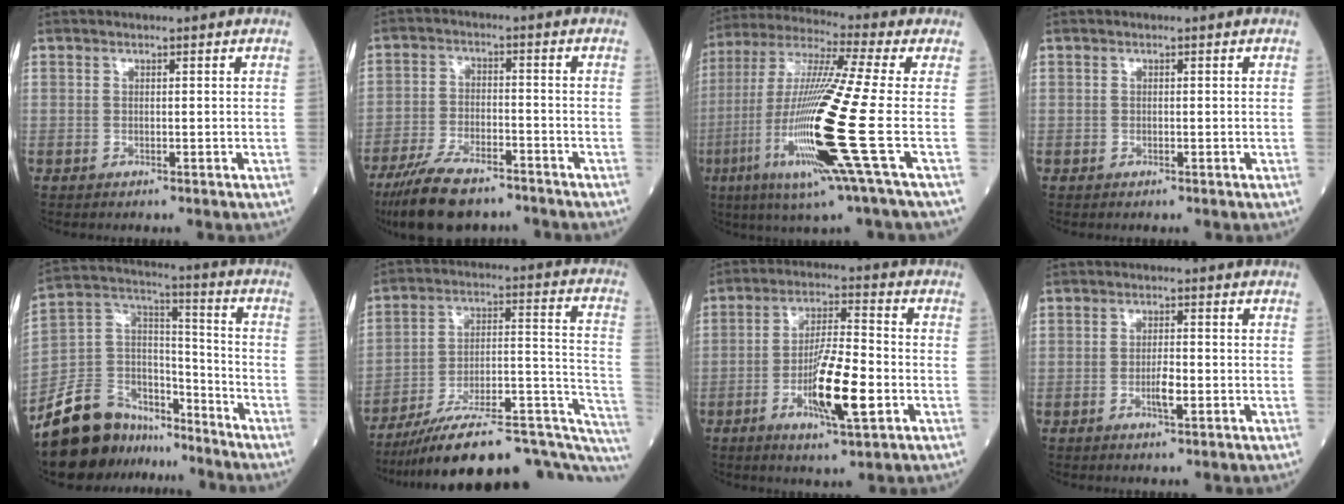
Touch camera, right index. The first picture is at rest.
{"total": 11.7, "force": [-9.1, 3.6, 6.3], "torque": [-0.119, -0.021, -0.159]}
{"total": 19.9, "force": [-5.4, -1.0, 19.1], "torque": [-0.408, -0.030, -0.117]}
{"total": 0.0}
{"total": 15.5, "force": [-13.1, 7.4, 3.5], "torque": [-0.067, 0.072, -0.234]}
{"total": 27.0, "force": [-20.3, 5.5, 16.9], "torque": [-0.182, 0.030, -0.295]}
{"total": 11.2, "force": [-3.5, 1.5, 10.5], "torque": [-0.190, -0.007, -0.062]}
{"total": 2.9, "force": [-1.0, 0.6, 2.7], "torque": [-0.050, 0.001, -0.015]}